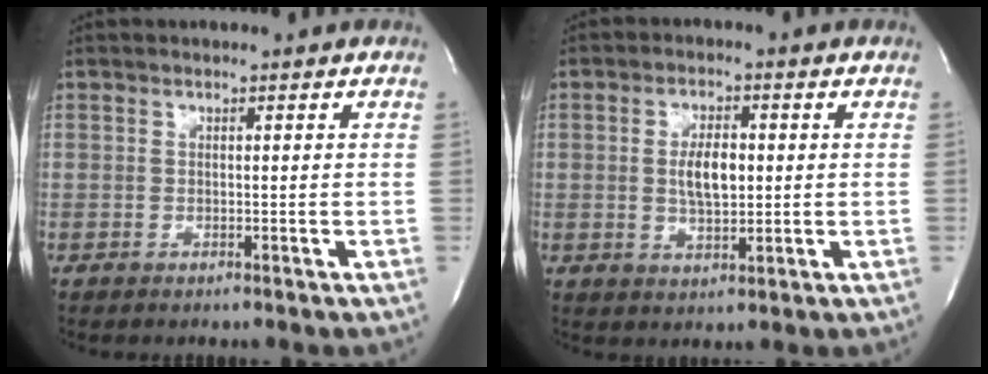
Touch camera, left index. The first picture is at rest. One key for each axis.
{"total": 5.5, "fx": 0.4, "fy": 2.3, "fz": 4.9, "tx": -0.095, "ty": 0.002, "tz": 0.009}